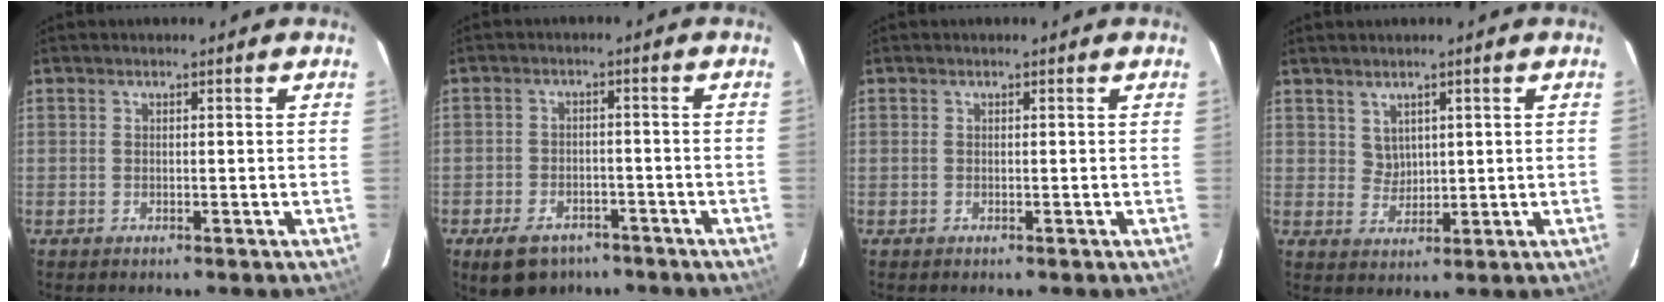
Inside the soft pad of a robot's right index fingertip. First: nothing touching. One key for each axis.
{"total": 9.5, "fx": -6.4, "fy": 5.7, "fz": 3.9, "tx": -0.097, "ty": 0.003, "tz": -0.091}
{"total": 0.0}
{"total": 2.9, "fx": 1.8, "fy": 2.1, "fz": 0.8, "tx": -0.011, "ty": 0.003, "tz": 0.041}